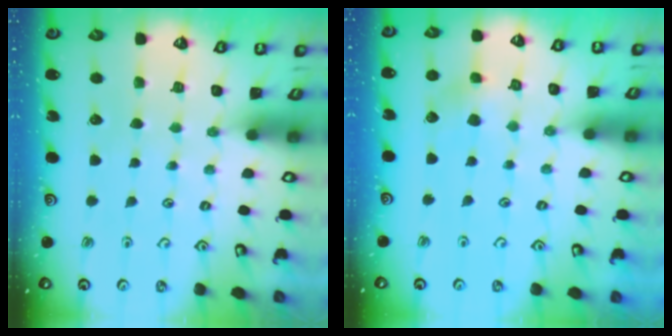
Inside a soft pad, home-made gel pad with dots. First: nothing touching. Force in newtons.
{"total": 7.6, "press": 7.5, "slide": 0.5}